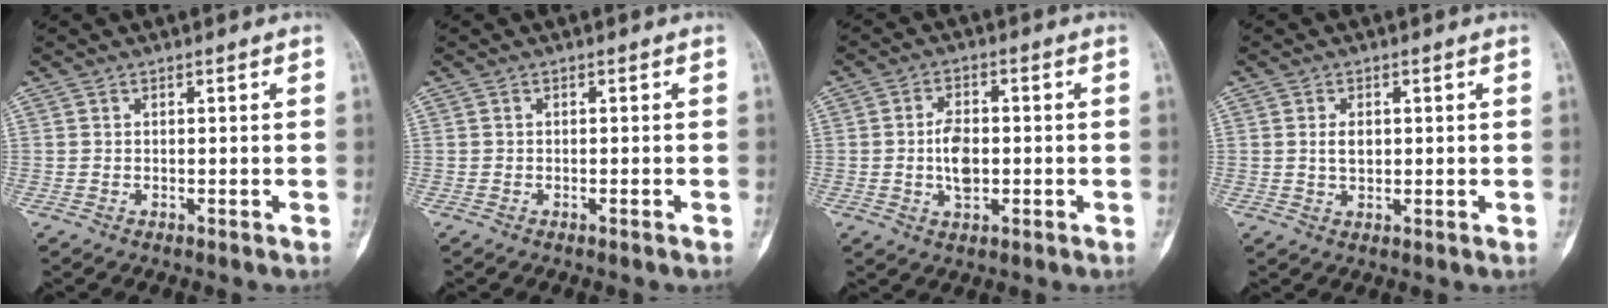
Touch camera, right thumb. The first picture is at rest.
{"total": 0.7, "force": [-0.5, 0.0, 0.6], "torque": [-0.012, 0.001, -0.004]}
{"total": 6.0, "force": [-0.7, 3.4, 4.9], "torque": [-0.080, 0.005, -0.016]}
{"total": 2.7, "force": [0.4, 1.7, 2.1], "torque": [-0.028, -0.002, 0.009]}